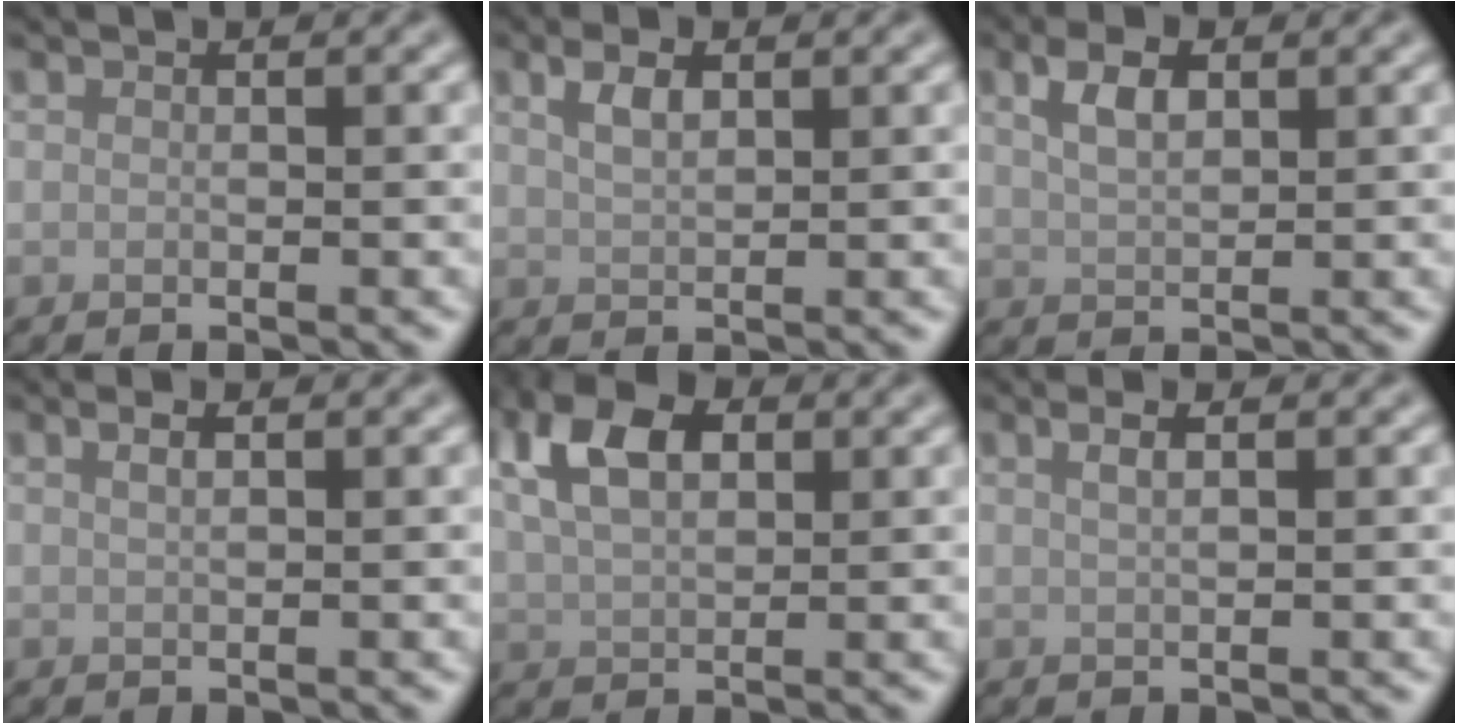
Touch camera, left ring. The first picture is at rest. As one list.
[{"total": 2.4, "force": [1.1, 1.1, 1.8], "torque": [-0.040, 0.004, 0.023]}, {"total": 3.1, "force": [1.3, 1.6, 2.4], "torque": [-0.052, 0.006, 0.026]}, {"total": 1.4, "force": [0.7, 0.5, 1.1], "torque": [-0.014, -0.001, 0.011]}, {"total": 7.1, "force": [2.6, 4.2, 5.0], "torque": [-0.116, 0.019, 0.043]}, {"total": 2.1, "force": [1.1, 0.8, 1.5], "torque": [-0.016, 0.001, 0.008]}]